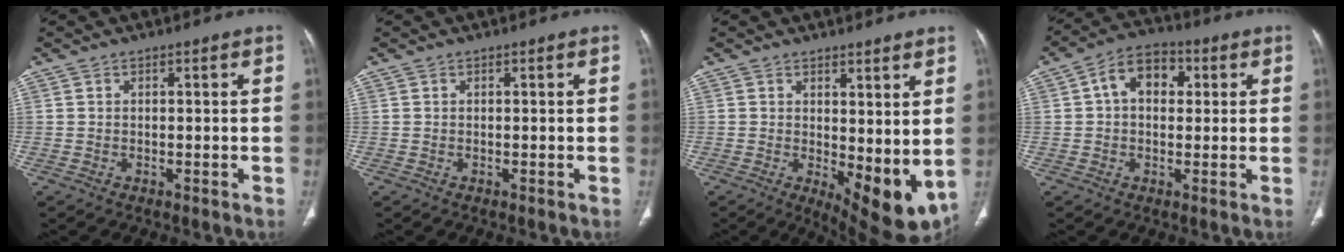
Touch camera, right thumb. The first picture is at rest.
{"total": 0.0}
{"total": 10.6, "force": [0.4, 4.6, 9.6], "torque": [-0.114, -0.029, 0.021]}
{"total": 8.7, "force": [1.8, 6.1, 5.9], "torque": [-0.071, 0.016, 0.021]}